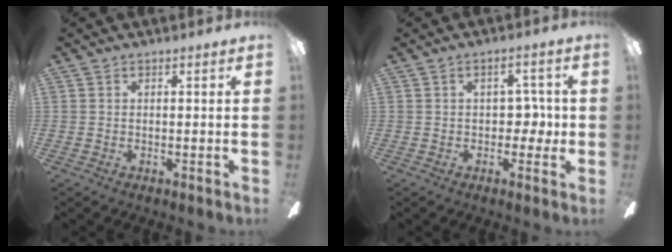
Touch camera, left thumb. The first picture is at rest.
{"total": 6.2, "force": [0.3, 3.9, 4.8], "torque": [-0.067, 0.006, 0.000]}